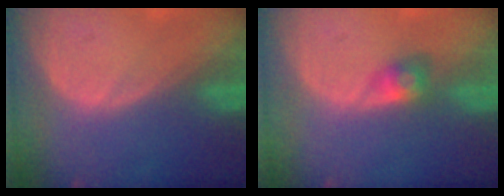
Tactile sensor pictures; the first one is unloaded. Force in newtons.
{"total": 3.1, "press": 2.7, "slide": 1.4}